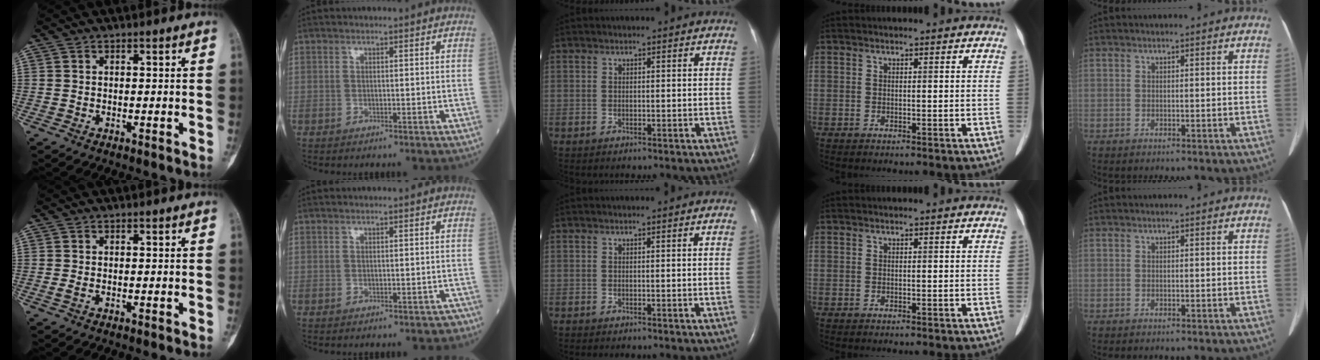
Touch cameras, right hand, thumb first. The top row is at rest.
{"thumb": {"total": 0.6, "force": [-0.2, 0.2, 0.6], "torque": [-0.017, -0.003, -0.003]}, "index": {"total": 2.0, "force": [-1.6, 0.9, 0.7], "torque": [-0.004, 0.000, -0.017]}, "middle": {"total": 0.9, "force": [-0.4, -0.4, 0.7], "torque": [-0.001, 0.004, -0.009]}}